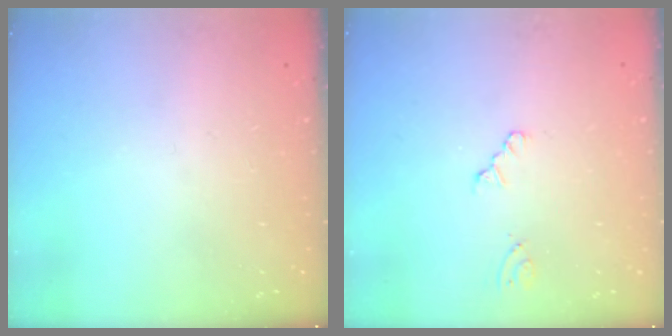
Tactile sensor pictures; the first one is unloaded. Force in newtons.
{"total": 0.0}